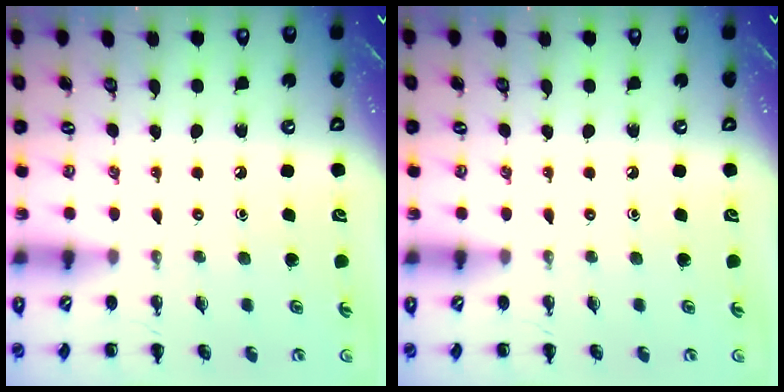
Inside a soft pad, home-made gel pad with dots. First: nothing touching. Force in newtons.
{"total": 0.0}